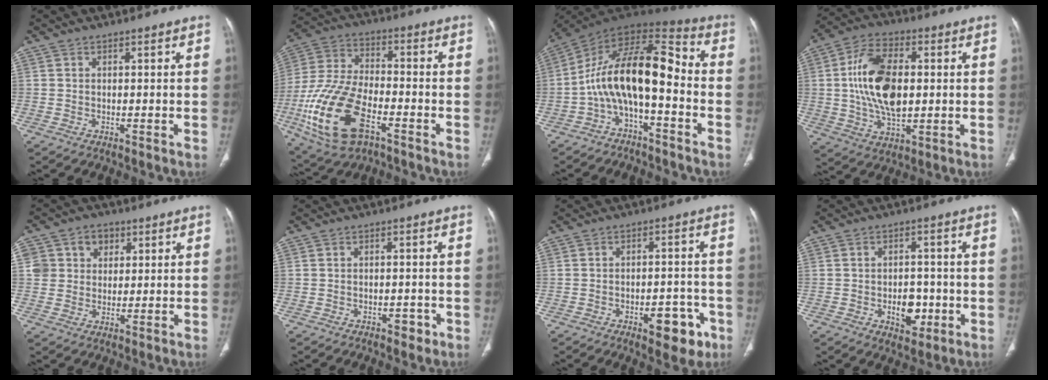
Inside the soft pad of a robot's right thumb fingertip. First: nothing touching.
{"total": 19.3, "force": [-7.7, 9.6, 14.9], "torque": [-0.315, 0.018, -0.137]}
{"total": 15.4, "force": [-3.5, 6.7, 13.5], "torque": [-0.218, 0.095, -0.069]}
{"total": 15.9, "force": [1.2, 8.8, 13.1], "torque": [-0.237, 0.008, 0.023]}
{"total": 7.1, "force": [2.5, 6.3, 2.0], "torque": [0.002, -0.002, 0.042]}
{"total": 2.3, "force": [-1.3, 1.4, 1.3], "torque": [-0.012, 0.007, -0.014]}
{"total": 8.7, "force": [-4.2, 4.3, 6.3], "torque": [-0.057, 0.030, -0.050]}
{"total": 6.8, "force": [-1.8, 4.5, 4.8], "torque": [-0.041, 0.011, -0.018]}